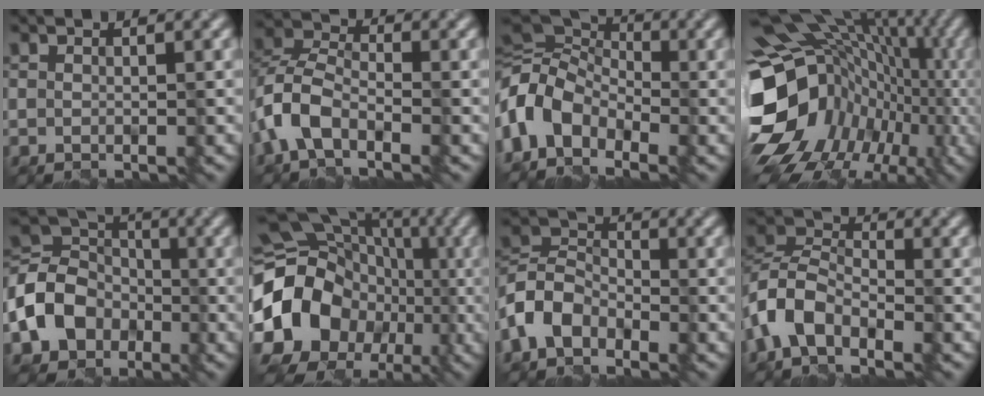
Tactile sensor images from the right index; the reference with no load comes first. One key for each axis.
{"total": 5.0, "fx": -2.7, "fy": 2.7, "fz": 3.2, "tx": -0.064, "ty": 0.005, "tz": -0.066}
{"total": 9.9, "fx": -3.2, "fy": 6.8, "fz": 6.5, "tx": -0.134, "ty": -0.002, "tz": -0.067}
{"total": 18.1, "fx": -4.2, "fy": 13.3, "fz": 11.5, "tx": -0.204, "ty": -0.001, "tz": -0.048}
{"total": 7.8, "fx": -2.9, "fy": 6.3, "fz": 3.6, "tx": -0.076, "ty": 0.005, "tz": -0.070}
{"total": 21.2, "fx": -3.1, "fy": 18.8, "fz": 9.3, "tx": -0.174, "ty": -0.008, "tz": -0.083}
{"total": 5.3, "fx": -2.9, "fy": 3.5, "fz": 2.7, "tx": -0.060, "ty": 0.007, "tz": -0.071}
{"total": 6.0, "fx": -3.6, "fy": 3.4, "fz": 3.4, "tx": -0.070, "ty": 0.004, "tz": -0.085}